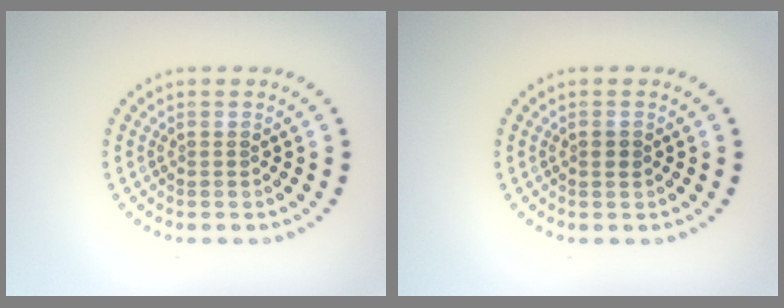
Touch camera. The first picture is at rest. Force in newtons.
{"total": 0.8, "press": 0.8, "slide": 0.1}